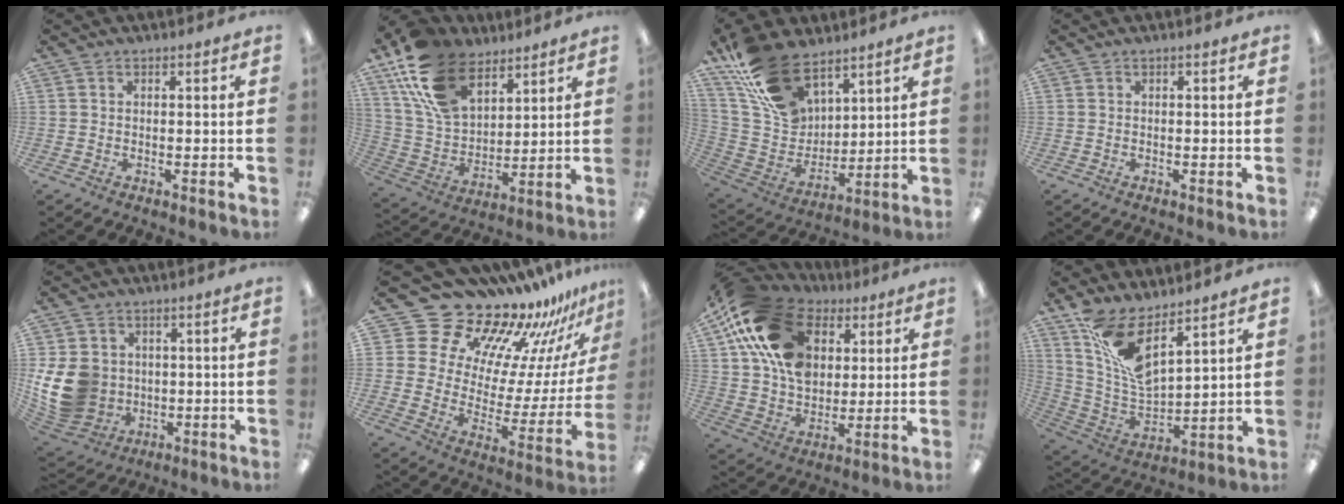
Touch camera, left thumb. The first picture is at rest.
{"total": 19.2, "force": [11.9, 10.9, 10.4], "torque": [-0.232, -0.043, 0.224]}
{"total": 20.0, "force": [13.5, 11.2, 9.6], "torque": [-0.199, -0.065, 0.257]}
{"total": 0.0}
{"total": 13.7, "force": [0.1, 12.0, 6.6], "torque": [-0.157, 0.001, 0.011]}
{"total": 20.7, "force": [17.8, 9.5, 4.8], "torque": [-0.078, -0.156, 0.329]}
{"total": 21.2, "force": [8.1, 14.8, 12.9], "torque": [-0.259, -0.019, 0.150]}
{"total": 12.6, "force": [8.4, 4.5, 8.3], "torque": [-0.169, -0.053, 0.154]}